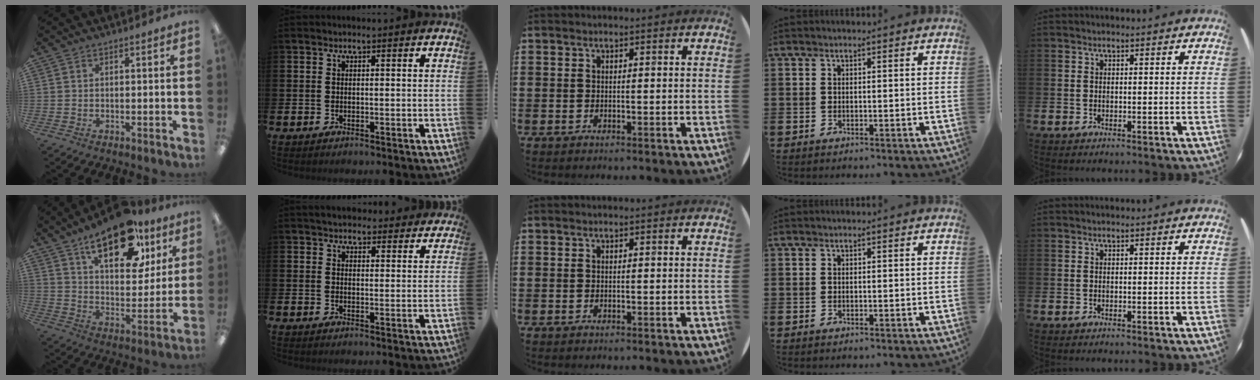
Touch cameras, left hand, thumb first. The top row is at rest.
{"thumb": {"total": 20.1, "force": [13.0, 9.5, 12.2], "torque": [-0.178, -0.057, 0.217]}, "index": {"total": 2.5, "force": [2.2, 1.2, 0.0], "torque": [0.006, -0.004, 0.037]}}